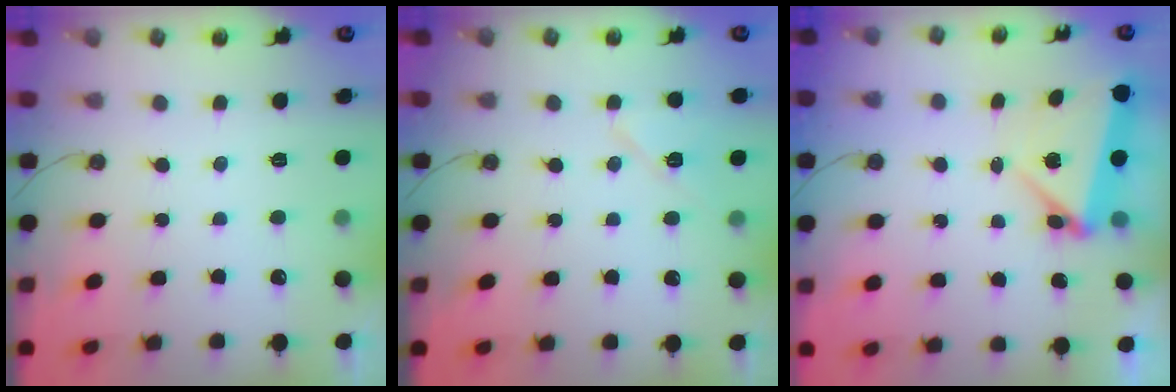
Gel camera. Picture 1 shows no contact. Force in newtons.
{"total": 7.7, "press": 7.6, "slide": 1.3}
{"total": 7.1, "press": 7.0, "slide": 0.7}